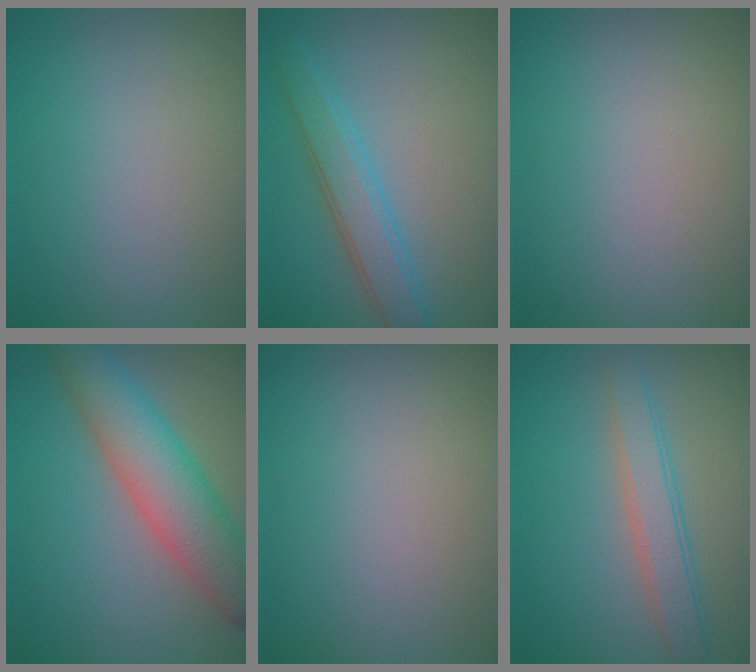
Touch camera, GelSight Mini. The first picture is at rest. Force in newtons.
{"total": 3.7, "press": 3.7, "slide": 0.0}
{"total": 0.0}
{"total": 7.5, "press": 7.5, "slide": 0.3}
{"total": 0.0}
{"total": 3.4, "press": 3.4, "slide": 0.1}